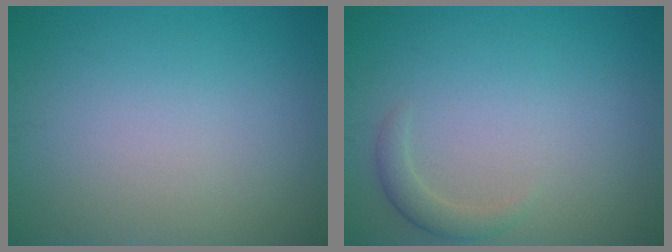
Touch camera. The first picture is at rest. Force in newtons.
{"total": 1.6, "press": 1.6, "slide": 0.1}